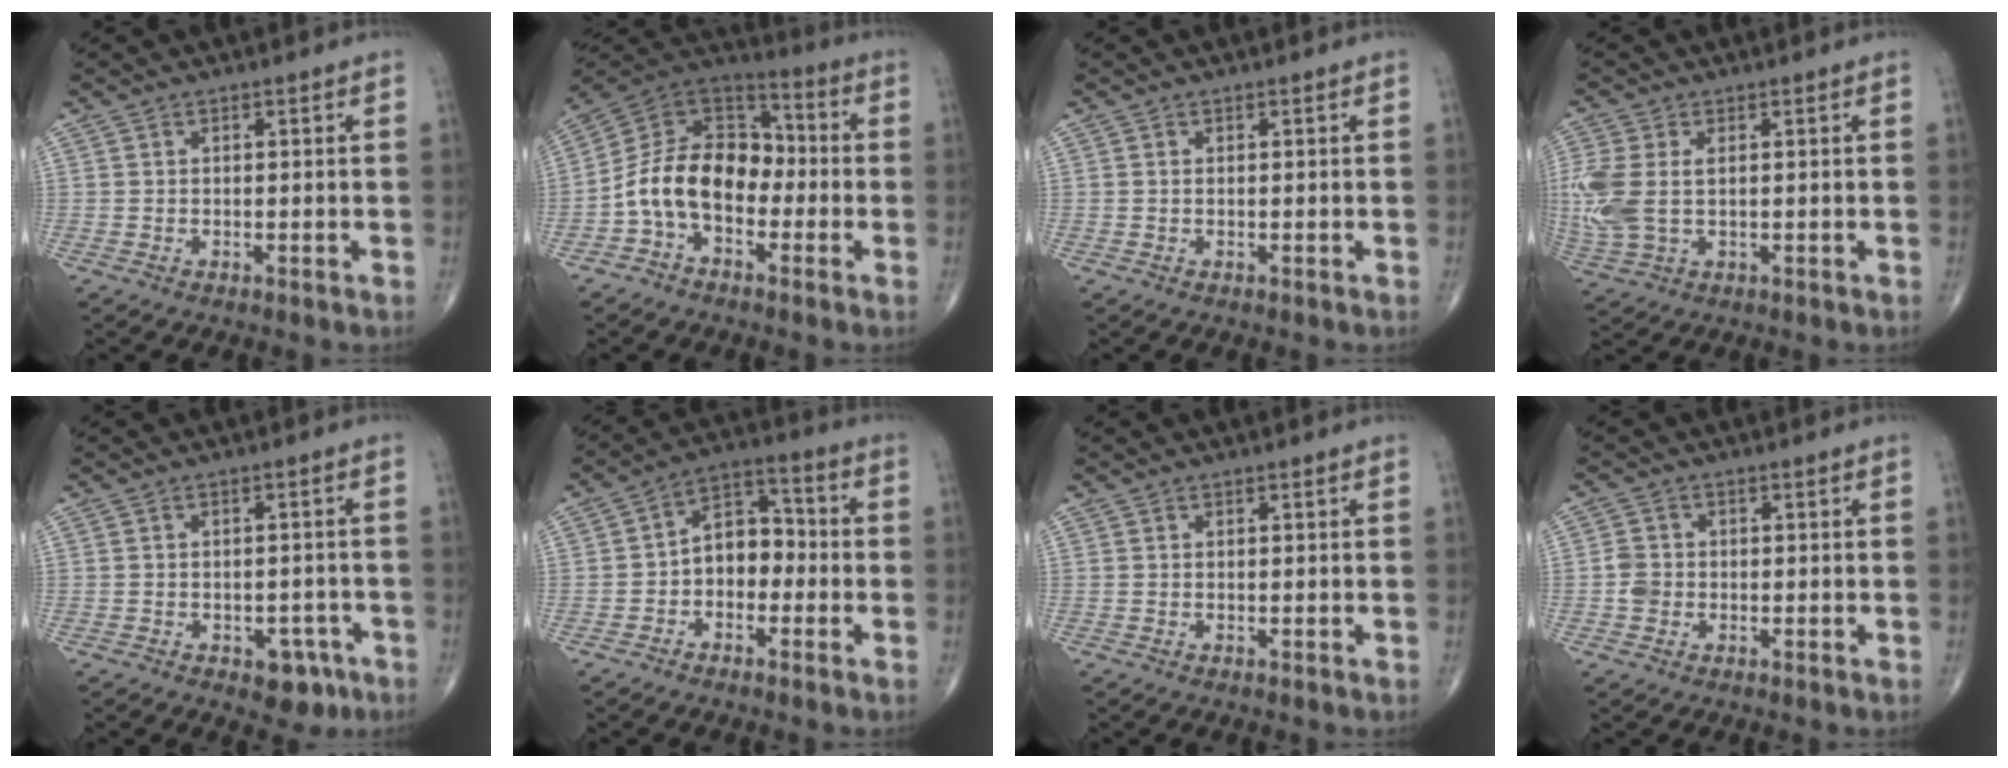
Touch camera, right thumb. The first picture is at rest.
{"total": 14.4, "force": [-3.6, 9.8, 10.0], "torque": [-0.156, 0.062, -0.079]}
{"total": 0.0}
{"total": 9.7, "force": [0.7, 5.9, 7.7], "torque": [-0.209, 0.004, 0.024]}
{"total": 5.6, "force": [-3.0, 3.4, 3.4], "torque": [-0.019, 0.019, -0.033]}
{"total": 8.3, "force": [-1.7, 5.8, 5.7], "torque": [-0.059, 0.038, -0.045]}
{"total": 0.0}
{"total": 2.9, "force": [-0.6, 2.5, 1.3], "torque": [-0.015, 0.008, -0.014]}